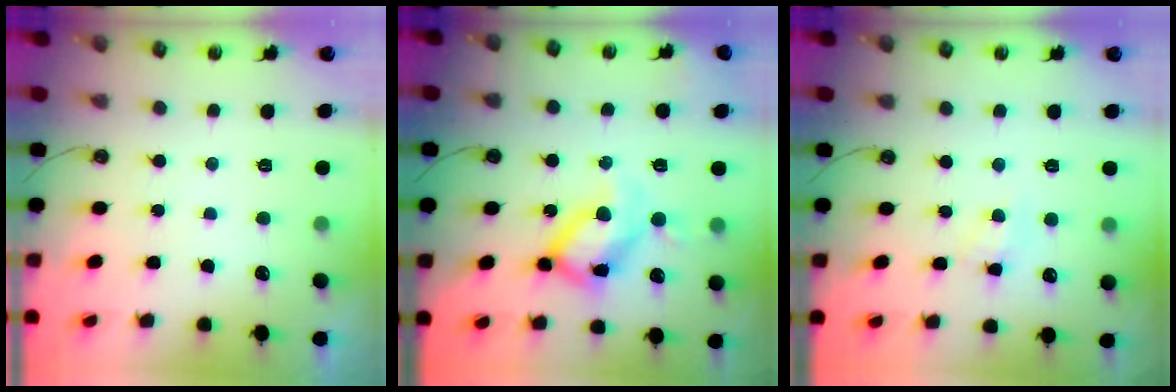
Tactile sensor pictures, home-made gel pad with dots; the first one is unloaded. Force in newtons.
{"total": 17.7, "press": 17.6, "slide": 1.3}
{"total": 4.2, "press": 4.2, "slide": 0.1}